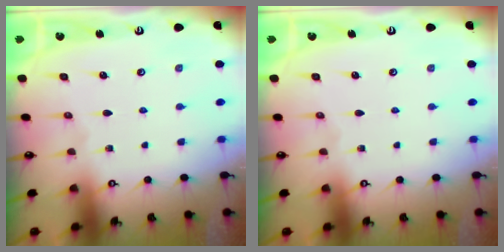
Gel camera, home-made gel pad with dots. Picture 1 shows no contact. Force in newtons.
{"total": 0.0}